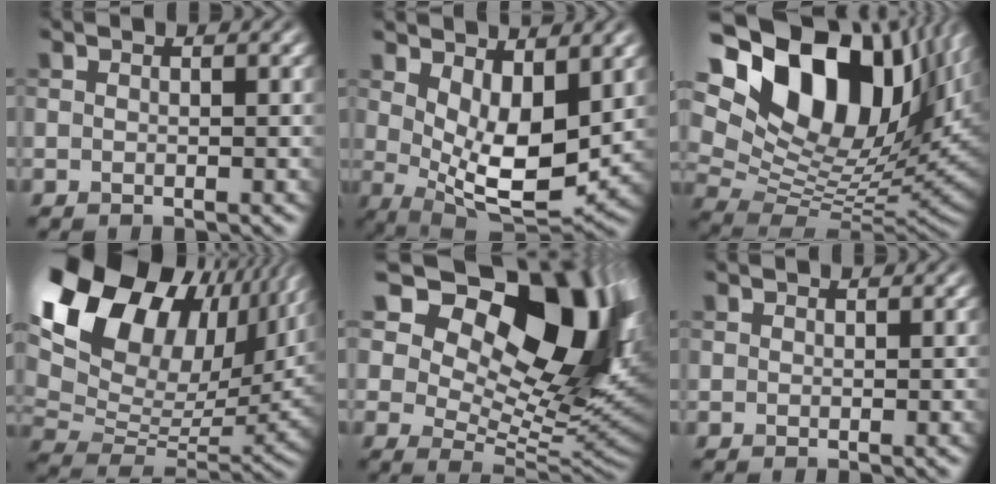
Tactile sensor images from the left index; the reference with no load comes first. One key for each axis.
{"total": 7.8, "fx": 2.1, "fy": 3.7, "fz": 6.6, "tx": -0.116, "ty": -0.023, "tz": 0.042}
{"total": 19.1, "fx": 8.3, "fy": 11.1, "fz": 13.1, "tx": -0.228, "ty": 0.041, "tz": 0.139}
{"total": 18.4, "fx": 9.9, "fy": 10.7, "fz": 11.1, "tx": -0.243, "ty": 0.047, "tz": 0.179}
{"total": 17.0, "fx": 8.2, "fy": 9.3, "fz": 11.6, "tx": -0.179, "ty": 0.021, "tz": 0.141}
{"total": 1.0, "fx": 0.6, "fy": 0.8, "fz": 0.0, "tx": 0.002, "ty": -0.001, "tz": 0.011}